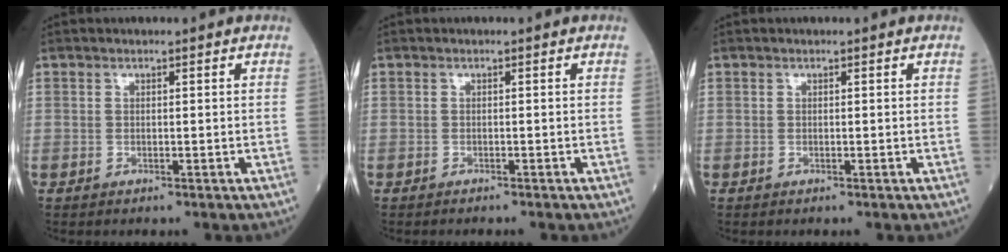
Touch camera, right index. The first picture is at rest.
{"total": 1.1, "force": [-1.0, 0.1, 0.4], "torque": [-0.008, -0.002, -0.013]}
{"total": 0.0}